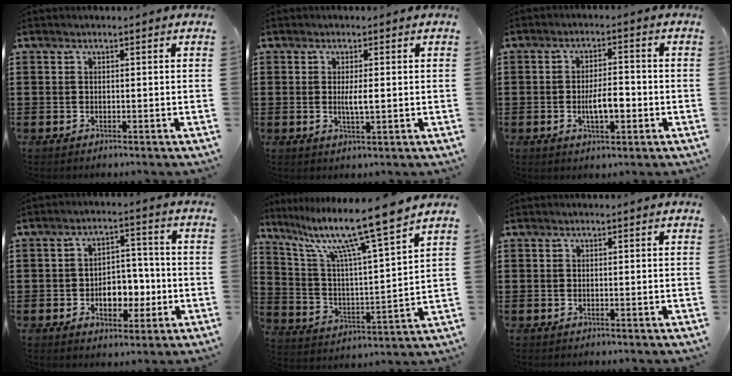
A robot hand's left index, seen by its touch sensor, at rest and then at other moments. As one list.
[{"total": 2.7, "force": [0.1, 0.5, 2.6], "torque": [-0.049, -0.005, 0.002]}, {"total": 5.3, "force": [-1.2, 2.1, 4.7], "torque": [-0.082, 0.001, -0.026]}, {"total": 6.4, "force": [-1.7, 4.3, 4.4], "torque": [-0.066, 0.008, -0.032]}, {"total": 12.4, "force": [9.7, 0.0, 7.7], "torque": [-0.174, -0.059, 0.156]}, {"total": 0.0}]